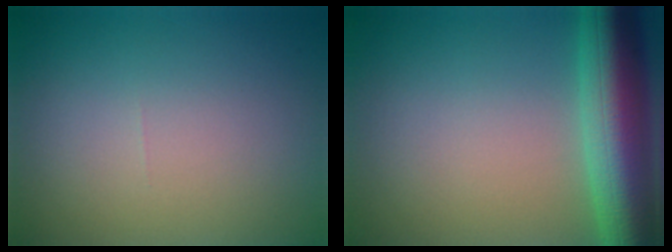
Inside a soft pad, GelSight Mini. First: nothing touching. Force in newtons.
{"total": 9.2, "press": 9.2, "slide": 0.4}